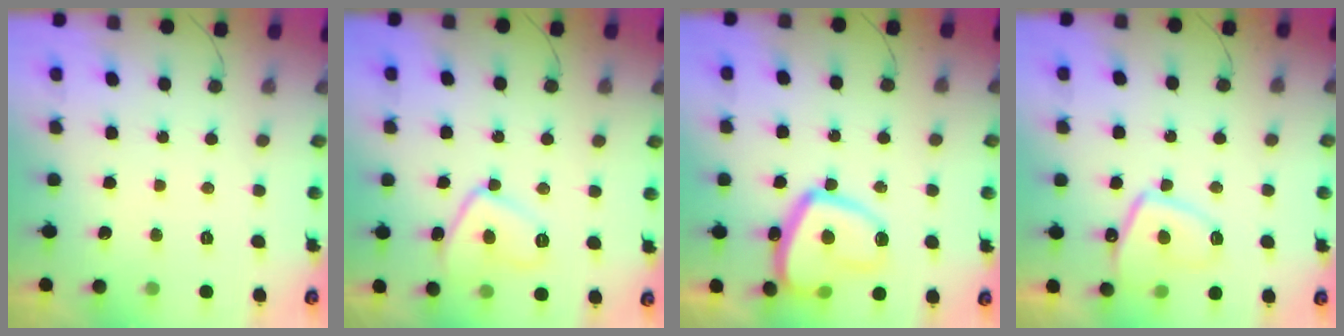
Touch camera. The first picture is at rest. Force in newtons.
{"total": 10.5, "press": 10.5, "slide": 0.8}
{"total": 16.8, "press": 16.7, "slide": 1.8}
{"total": 10.9, "press": 10.8, "slide": 1.3}